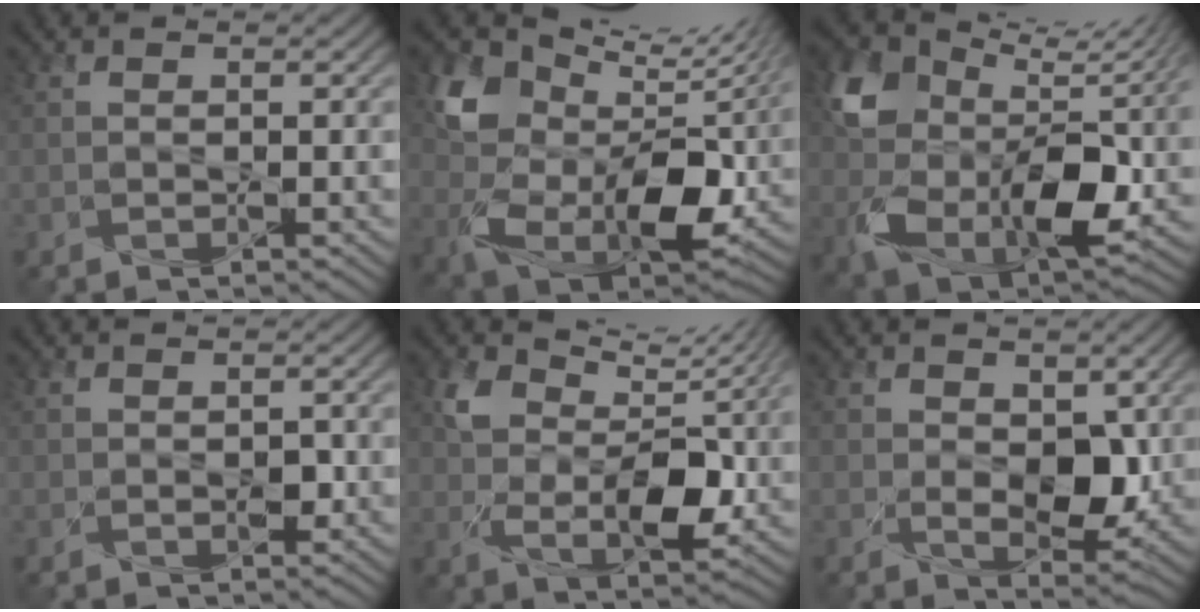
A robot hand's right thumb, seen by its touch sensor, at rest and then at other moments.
{"total": 14.5, "force": [5.6, 9.3, 9.7], "torque": [-0.211, -0.002, 0.110]}
{"total": 12.8, "force": [2.4, 8.8, 9.0], "torque": [-0.195, -0.029, 0.052]}
{"total": 1.2, "force": [0.0, 0.9, 0.9], "torque": [-0.018, -0.006, 0.004]}
{"total": 9.4, "force": [4.4, 4.7, 6.8], "torque": [-0.142, -0.012, 0.089]}
{"total": 6.0, "force": [0.7, 3.6, 4.7], "torque": [-0.089, -0.017, 0.019]}